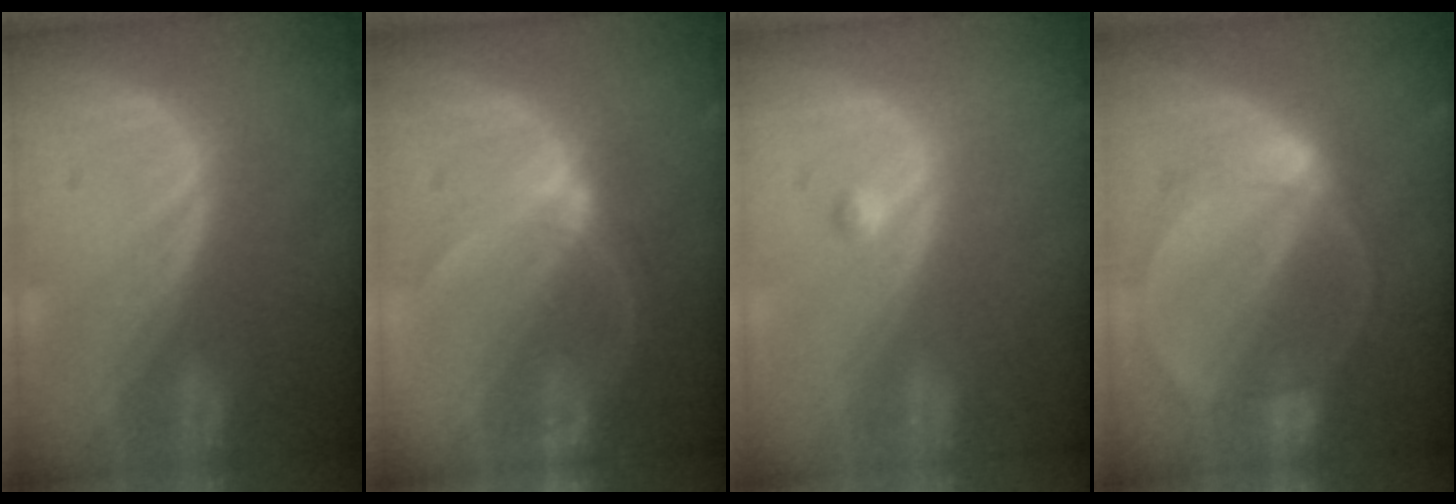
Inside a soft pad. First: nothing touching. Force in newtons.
{"total": 6.2, "press": 5.7, "slide": 2.4}
{"total": 0.8, "press": 0.8, "slide": 0.1}
{"total": 6.1, "press": 5.6, "slide": 2.4}